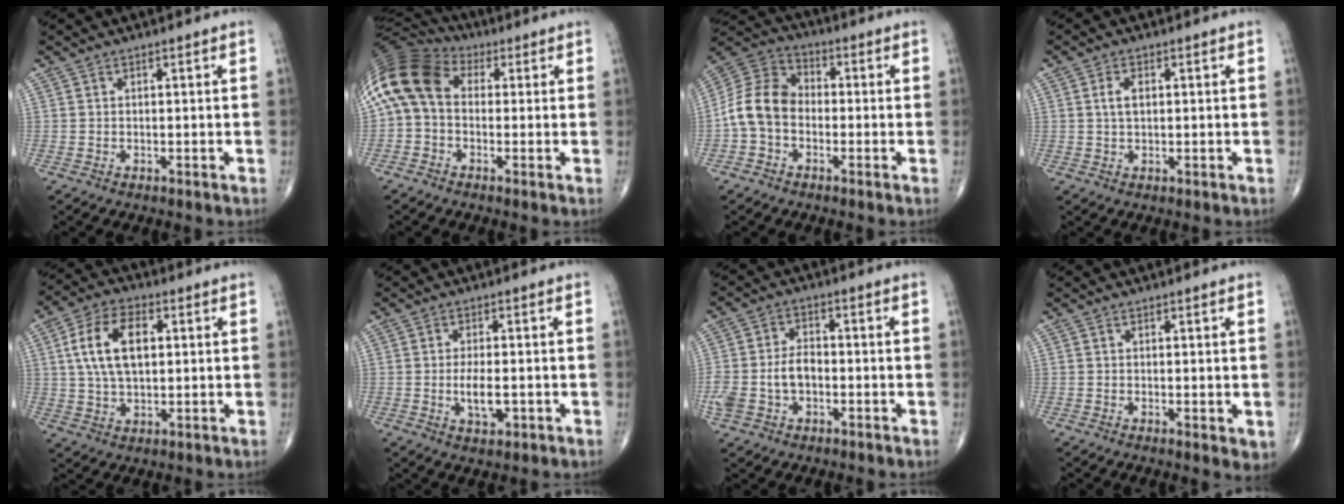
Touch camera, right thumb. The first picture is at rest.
{"total": 12.8, "force": [1.1, 9.2, 8.9], "torque": [-0.177, 0.038, 0.006]}
{"total": 10.5, "force": [-2.1, 7.9, 6.6], "torque": [-0.120, 0.034, -0.055]}
{"total": 2.9, "force": [0.6, 1.6, 2.3], "torque": [-0.044, 0.002, 0.011]}
{"total": 12.1, "force": [2.4, 6.8, 9.7], "torque": [-0.170, 0.007, 0.042]}
{"total": 5.0, "force": [-1.0, 2.2, 4.4], "torque": [-0.079, -0.006, -0.015]}
{"total": 8.2, "force": [-1.6, 5.5, 5.9], "torque": [-0.121, 0.028, -0.029]}
{"total": 2.7, "force": [-0.2, 0.9, 2.6], "torque": [-0.035, -0.010, -0.003]}